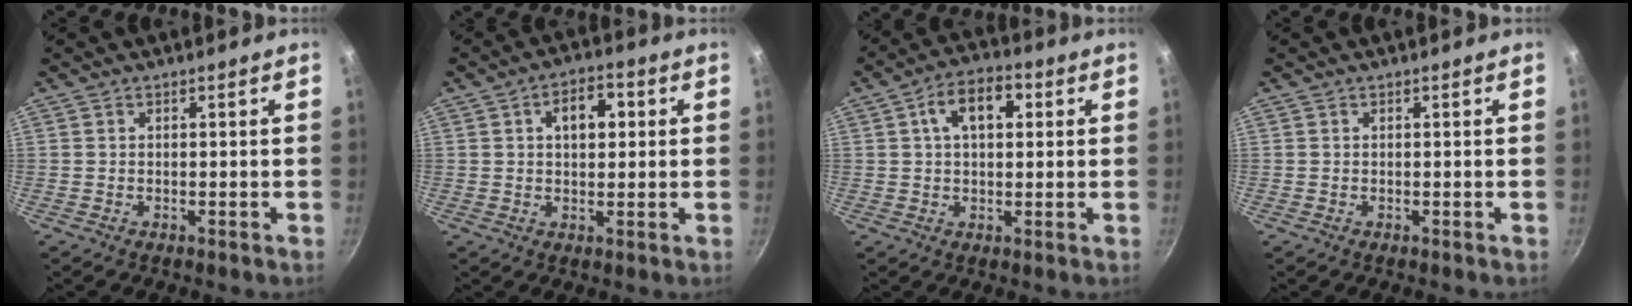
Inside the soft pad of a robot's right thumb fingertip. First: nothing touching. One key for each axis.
{"total": 6.9, "fx": 1.5, "fy": 4.2, "fz": 5.2, "tx": -0.052, "ty": 0.013, "tz": 0.018}
{"total": 9.0, "fx": 2.3, "fy": 5.4, "fz": 6.9, "tx": -0.087, "ty": 0.015, "tz": 0.029}
{"total": 0.0}